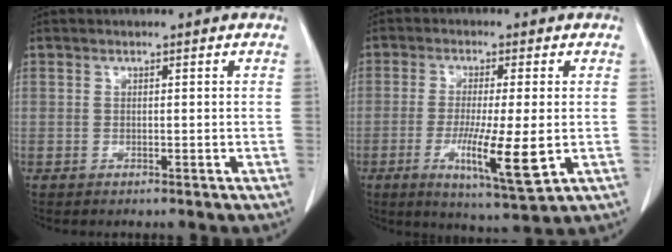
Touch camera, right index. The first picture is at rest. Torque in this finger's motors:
{"motor_torque": [0.32, 0.07, 0.29, 0.08]}